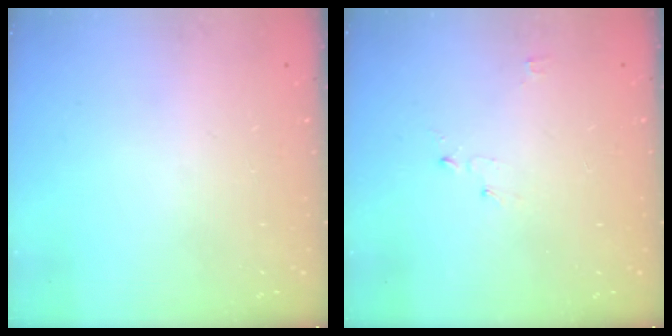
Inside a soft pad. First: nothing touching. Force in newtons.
{"total": 2.4, "press": 2.4, "slide": 0.3}